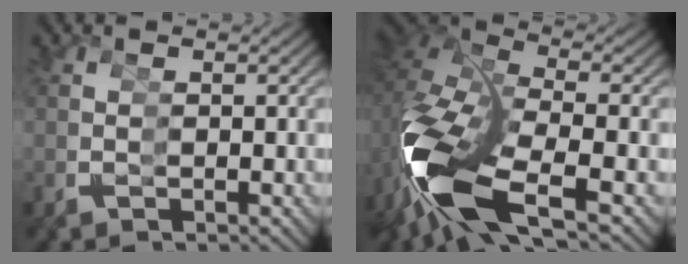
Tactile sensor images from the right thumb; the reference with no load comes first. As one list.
[{"total": 15.6, "force": [-3.9, 9.8, 11.5], "torque": [-0.277, -0.063, -0.045]}]